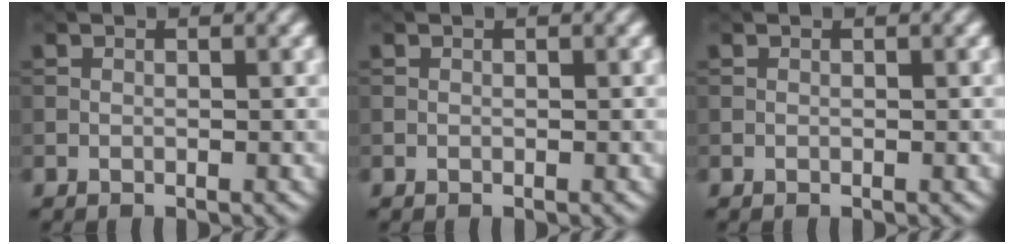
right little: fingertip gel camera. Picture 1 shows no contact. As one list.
[{"total": 0.0}, {"total": 0.0}]